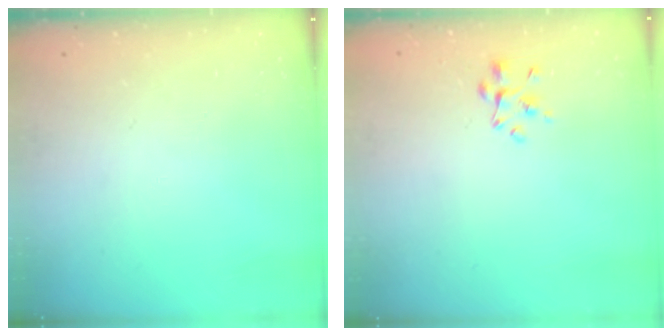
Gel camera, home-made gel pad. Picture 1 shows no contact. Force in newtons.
{"total": 2.4, "press": 2.3, "slide": 0.8}